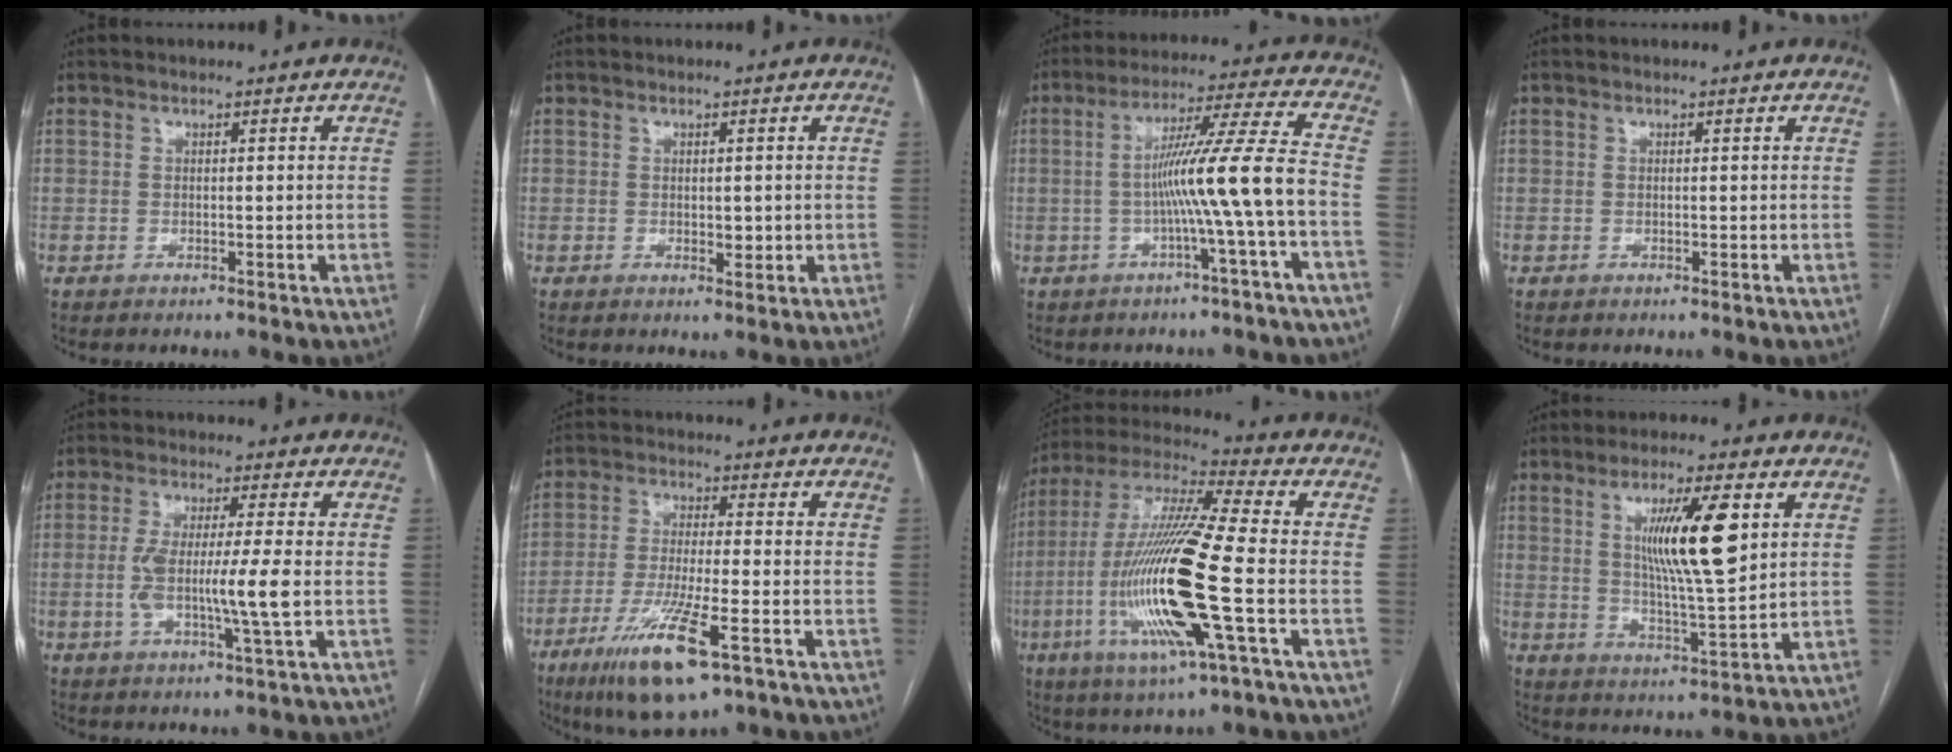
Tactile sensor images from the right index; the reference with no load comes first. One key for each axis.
{"total": 2.0, "fx": 0.0, "fy": 1.2, "fz": 1.6, "tx": -0.019, "ty": -0.003, "tz": 0.003}
{"total": 11.0, "fx": -2.6, "fy": -2.1, "fz": 10.5, "tx": -0.180, "ty": 0.019, "tz": -0.040}
{"total": 0.0}
{"total": 8.7, "fx": -1.0, "fy": -0.1, "fz": 8.6, "tx": -0.166, "ty": -0.005, "tz": -0.020}
{"total": 12.9, "fx": -6.7, "fy": 1.7, "fz": 10.9, "tx": -0.212, "ty": -0.031, "tz": -0.115}
{"total": 20.7, "fx": -4.8, "fy": 1.2, "fz": 20.1, "tx": -0.430, "ty": -0.018, "tz": -0.095}
{"total": 11.7, "fx": 3.6, "fy": 1.1, "fz": 11.1, "tx": -0.192, "ty": -0.003, "tz": 0.064}